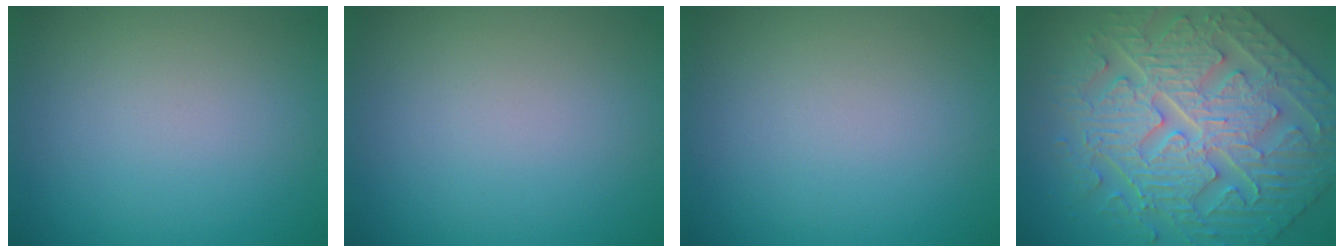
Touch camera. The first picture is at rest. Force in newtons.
{"total": 0.0}
{"total": 0.0}
{"total": 8.9, "press": 7.2, "slide": 5.1}